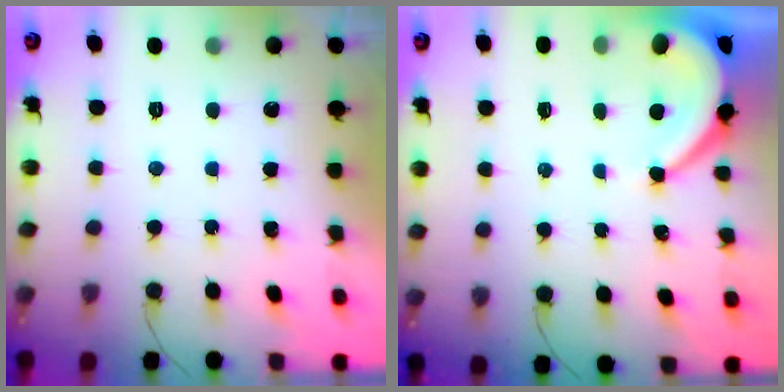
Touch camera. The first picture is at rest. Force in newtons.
{"total": 6.0, "press": 6.0, "slide": 0.5}